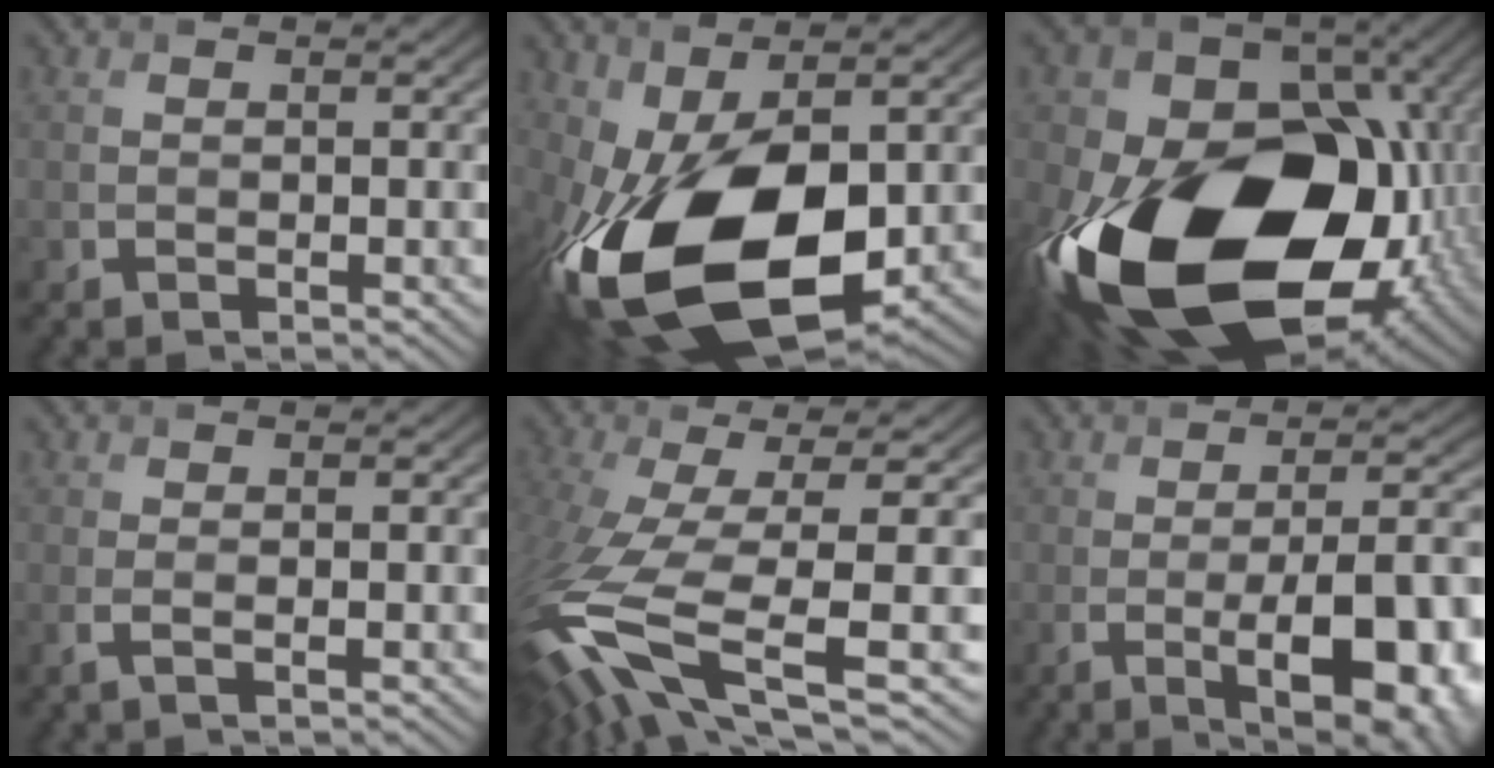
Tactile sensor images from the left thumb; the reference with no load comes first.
{"total": 17.2, "force": [-3.4, 8.6, 14.6], "torque": [-0.289, -0.030, -0.045]}
{"total": 23.3, "force": [-5.9, 15.5, 16.3], "torque": [-0.335, -0.065, -0.062]}
{"total": 0.9, "force": [0.1, -0.3, 0.8], "torque": [-0.024, 0.001, 0.001]}
{"total": 12.9, "force": [-3.4, 3.2, 12.0], "torque": [-0.260, -0.013, -0.052]}
{"total": 11.6, "force": [-3.9, 3.6, 10.3], "torque": [-0.128, -0.007, -0.047]}